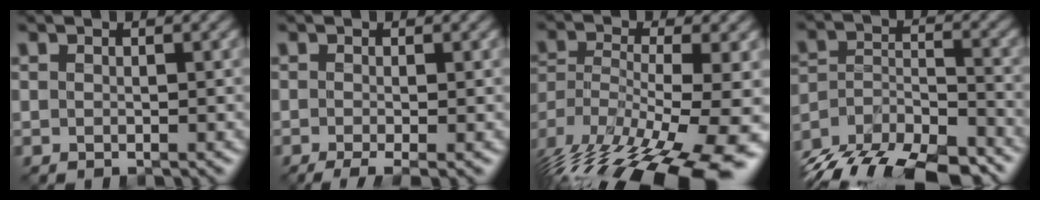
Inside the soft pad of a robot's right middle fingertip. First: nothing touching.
{"total": 3.3, "force": [-1.6, 0.9, 2.7], "torque": [-0.046, -0.011, -0.030]}
{"total": 18.2, "force": [-11.2, 6.6, 12.7], "torque": [-0.227, -0.016, -0.157]}
{"total": 14.8, "force": [-12.4, 5.8, 5.5], "torque": [-0.094, -0.008, -0.183]}